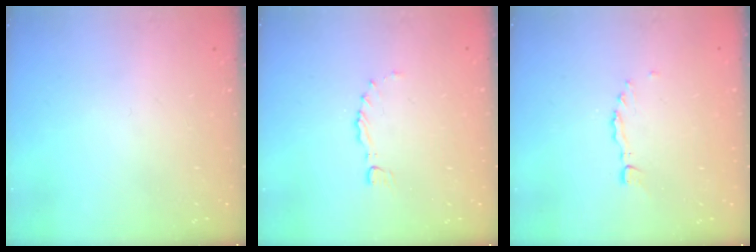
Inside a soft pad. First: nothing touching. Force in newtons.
{"total": 0.0}
{"total": 0.0}